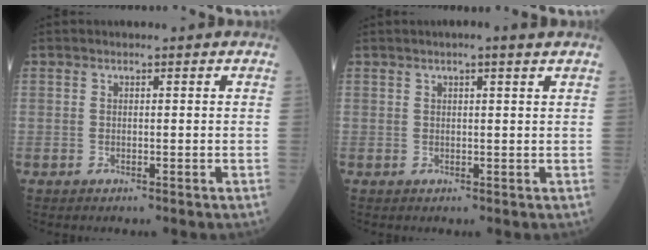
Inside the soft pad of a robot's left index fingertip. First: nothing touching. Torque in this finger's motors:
{"motor_torque": [0.35, -0.44, 0.03, 0.01]}